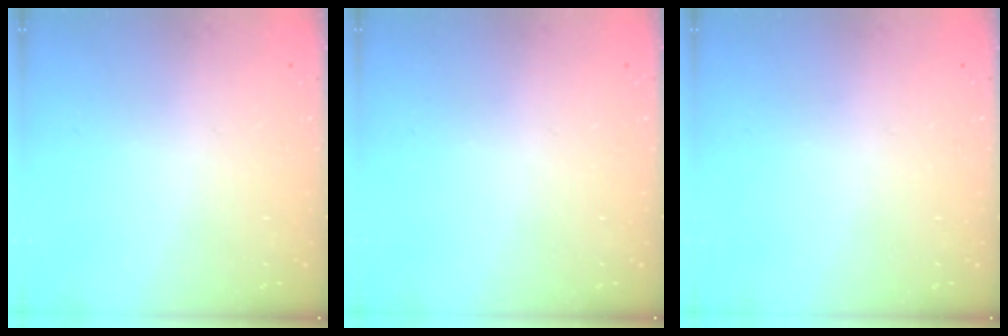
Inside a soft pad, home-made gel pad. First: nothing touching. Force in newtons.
{"total": 0.0}
{"total": 0.0}